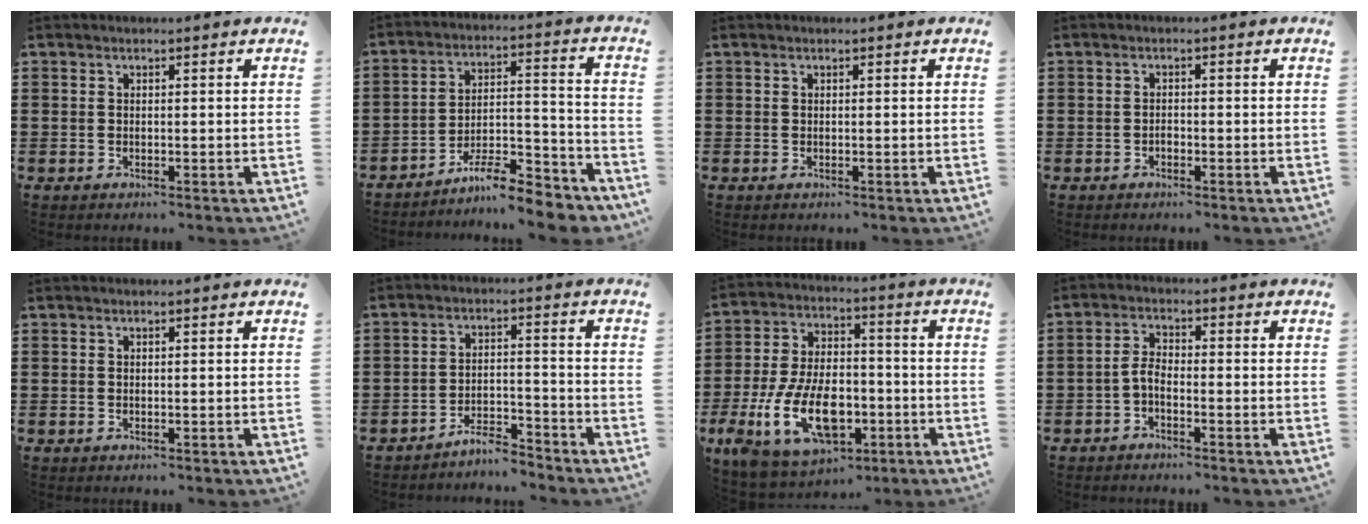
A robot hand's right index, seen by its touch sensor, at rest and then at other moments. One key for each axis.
{"total": 9.2, "fx": -8.4, "fy": 1.3, "fz": 3.5, "tx": -0.048, "ty": 0.027, "tz": -0.159}
{"total": 0.0}
{"total": 0.8, "fx": -0.4, "fy": 0.4, "fz": 0.5, "tx": -0.010, "ty": -0.003, "tz": -0.008}
{"total": 0.0}
{"total": 4.7, "fx": -4.6, "fy": 0.4, "fz": 1.0, "tx": -0.026, "ty": 0.004, "tz": -0.094}
{"total": 14.3, "fx": -4.7, "fy": 8.4, "fz": 10.6, "tx": -0.231, "ty": 0.002, "tz": -0.084}
{"total": 2.7, "fx": -1.6, "fy": 1.0, "fz": 1.9, "tx": -0.051, "ty": 0.003, "tz": -0.038}